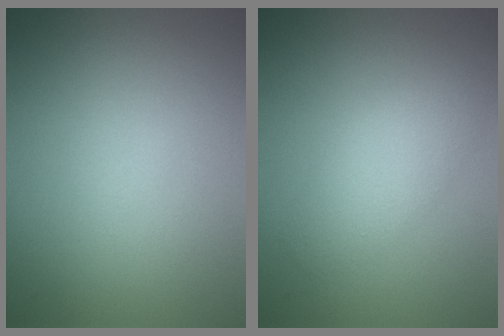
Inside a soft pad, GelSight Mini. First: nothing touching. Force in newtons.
{"total": 2.7, "press": 2.7, "slide": 0.2}